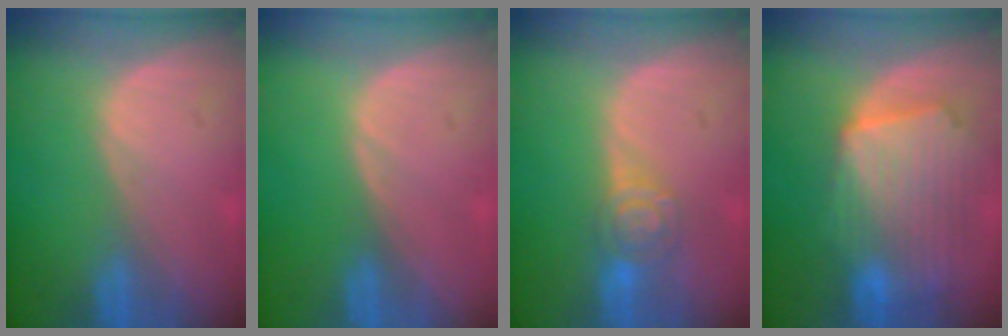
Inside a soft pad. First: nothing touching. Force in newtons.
{"total": 0.0}
{"total": 4.6, "press": 4.5, "slide": 0.9}
{"total": 10.8, "press": 9.4, "slide": 5.3}